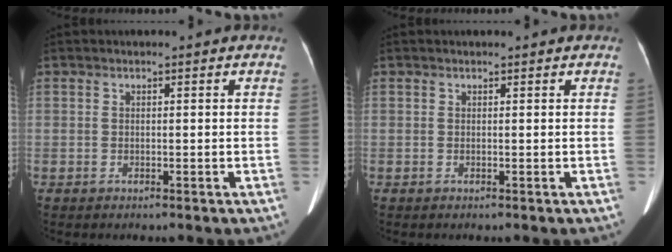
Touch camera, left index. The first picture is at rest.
{"total": 1.0, "force": [0.9, 0.1, 0.4], "torque": [-0.008, 0.002, 0.011]}